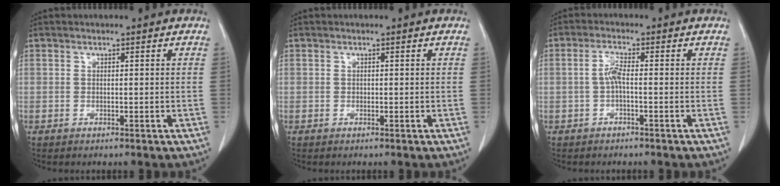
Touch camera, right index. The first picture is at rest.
{"total": 0.0}
{"total": 2.6, "force": [-0.4, 0.4, 2.5], "torque": [-0.050, 0.005, -0.007]}